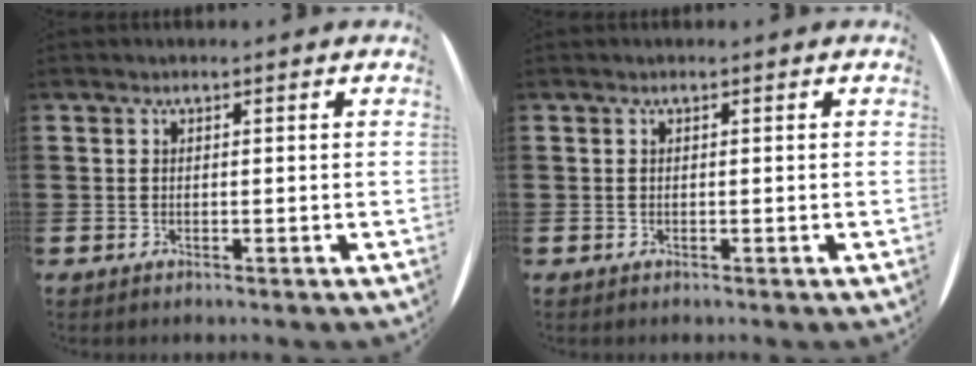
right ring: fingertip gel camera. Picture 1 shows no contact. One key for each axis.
{"total": 0.0}